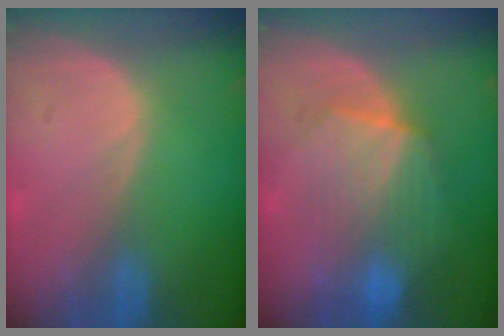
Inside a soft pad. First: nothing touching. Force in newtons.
{"total": 7.3, "press": 7.3, "slide": 0.2}